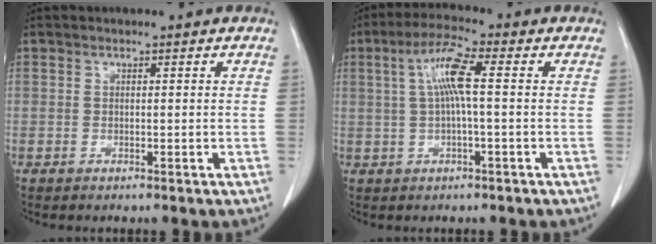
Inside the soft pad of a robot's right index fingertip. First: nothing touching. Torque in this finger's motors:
{"motor_torque": [0.70, -0.07, 0.44, 0.08]}